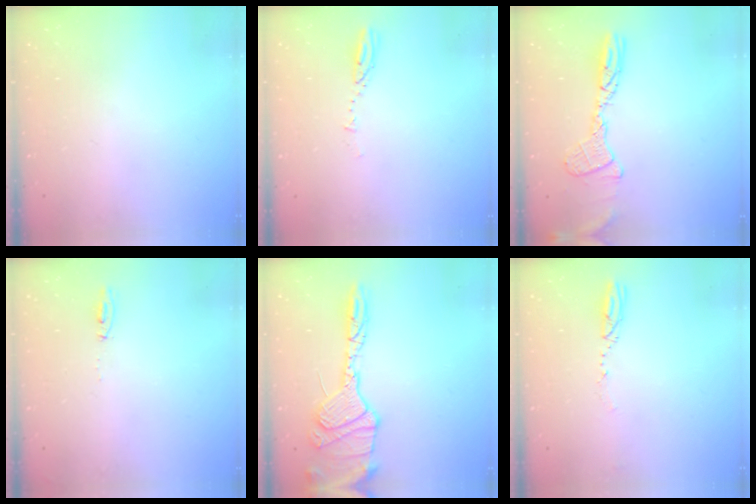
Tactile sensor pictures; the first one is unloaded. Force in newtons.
{"total": 3.2, "press": 3.2, "slide": 0.3}
{"total": 12.1, "press": 12.0, "slide": 0.9}
{"total": 16.2, "press": 5.8, "slide": 15.1}
{"total": 17.9, "press": 17.7, "slide": 2.5}
{"total": 3.3, "press": 3.2, "slide": 0.5}